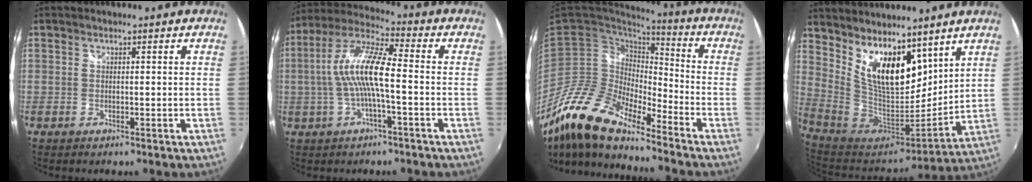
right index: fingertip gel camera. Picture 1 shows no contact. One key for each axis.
{"total": 11.9, "fx": -1.2, "fy": 2.4, "fz": 11.6, "tx": -0.231, "ty": 0.013, "tz": -0.025}
{"total": 16.5, "fx": -13.1, "fy": 4.0, "fz": 9.1, "tx": -0.160, "ty": -0.022, "tz": -0.259}
{"total": 15.9, "fx": 8.5, "fy": 7.5, "fz": 11.2, "tx": -0.203, "ty": -0.005, "tz": 0.166}